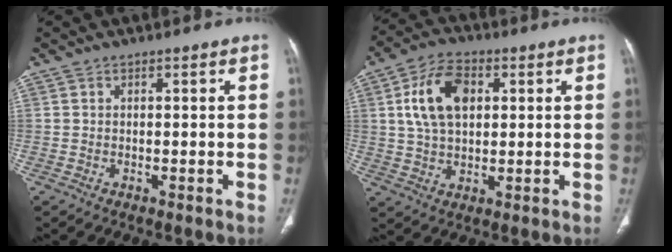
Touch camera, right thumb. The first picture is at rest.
{"total": 11.6, "force": [2.9, 7.1, 8.7], "torque": [-0.151, 0.006, 0.051]}